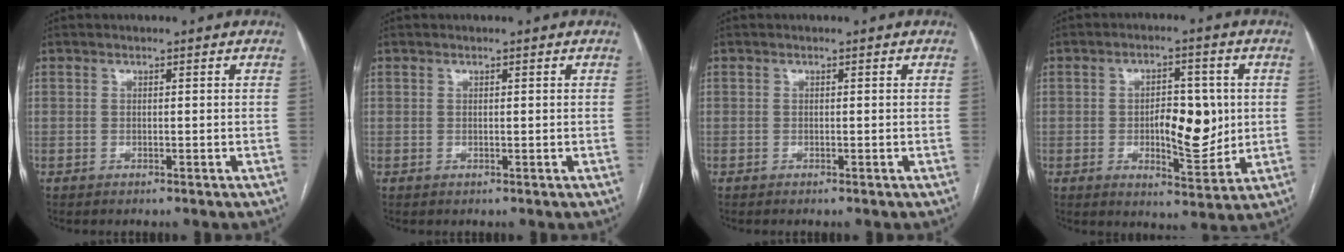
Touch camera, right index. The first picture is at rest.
{"total": 0.0}
{"total": 0.0}
{"total": 9.1, "force": [-0.1, 3.7, 8.3], "torque": [-0.123, 0.002, 0.006]}